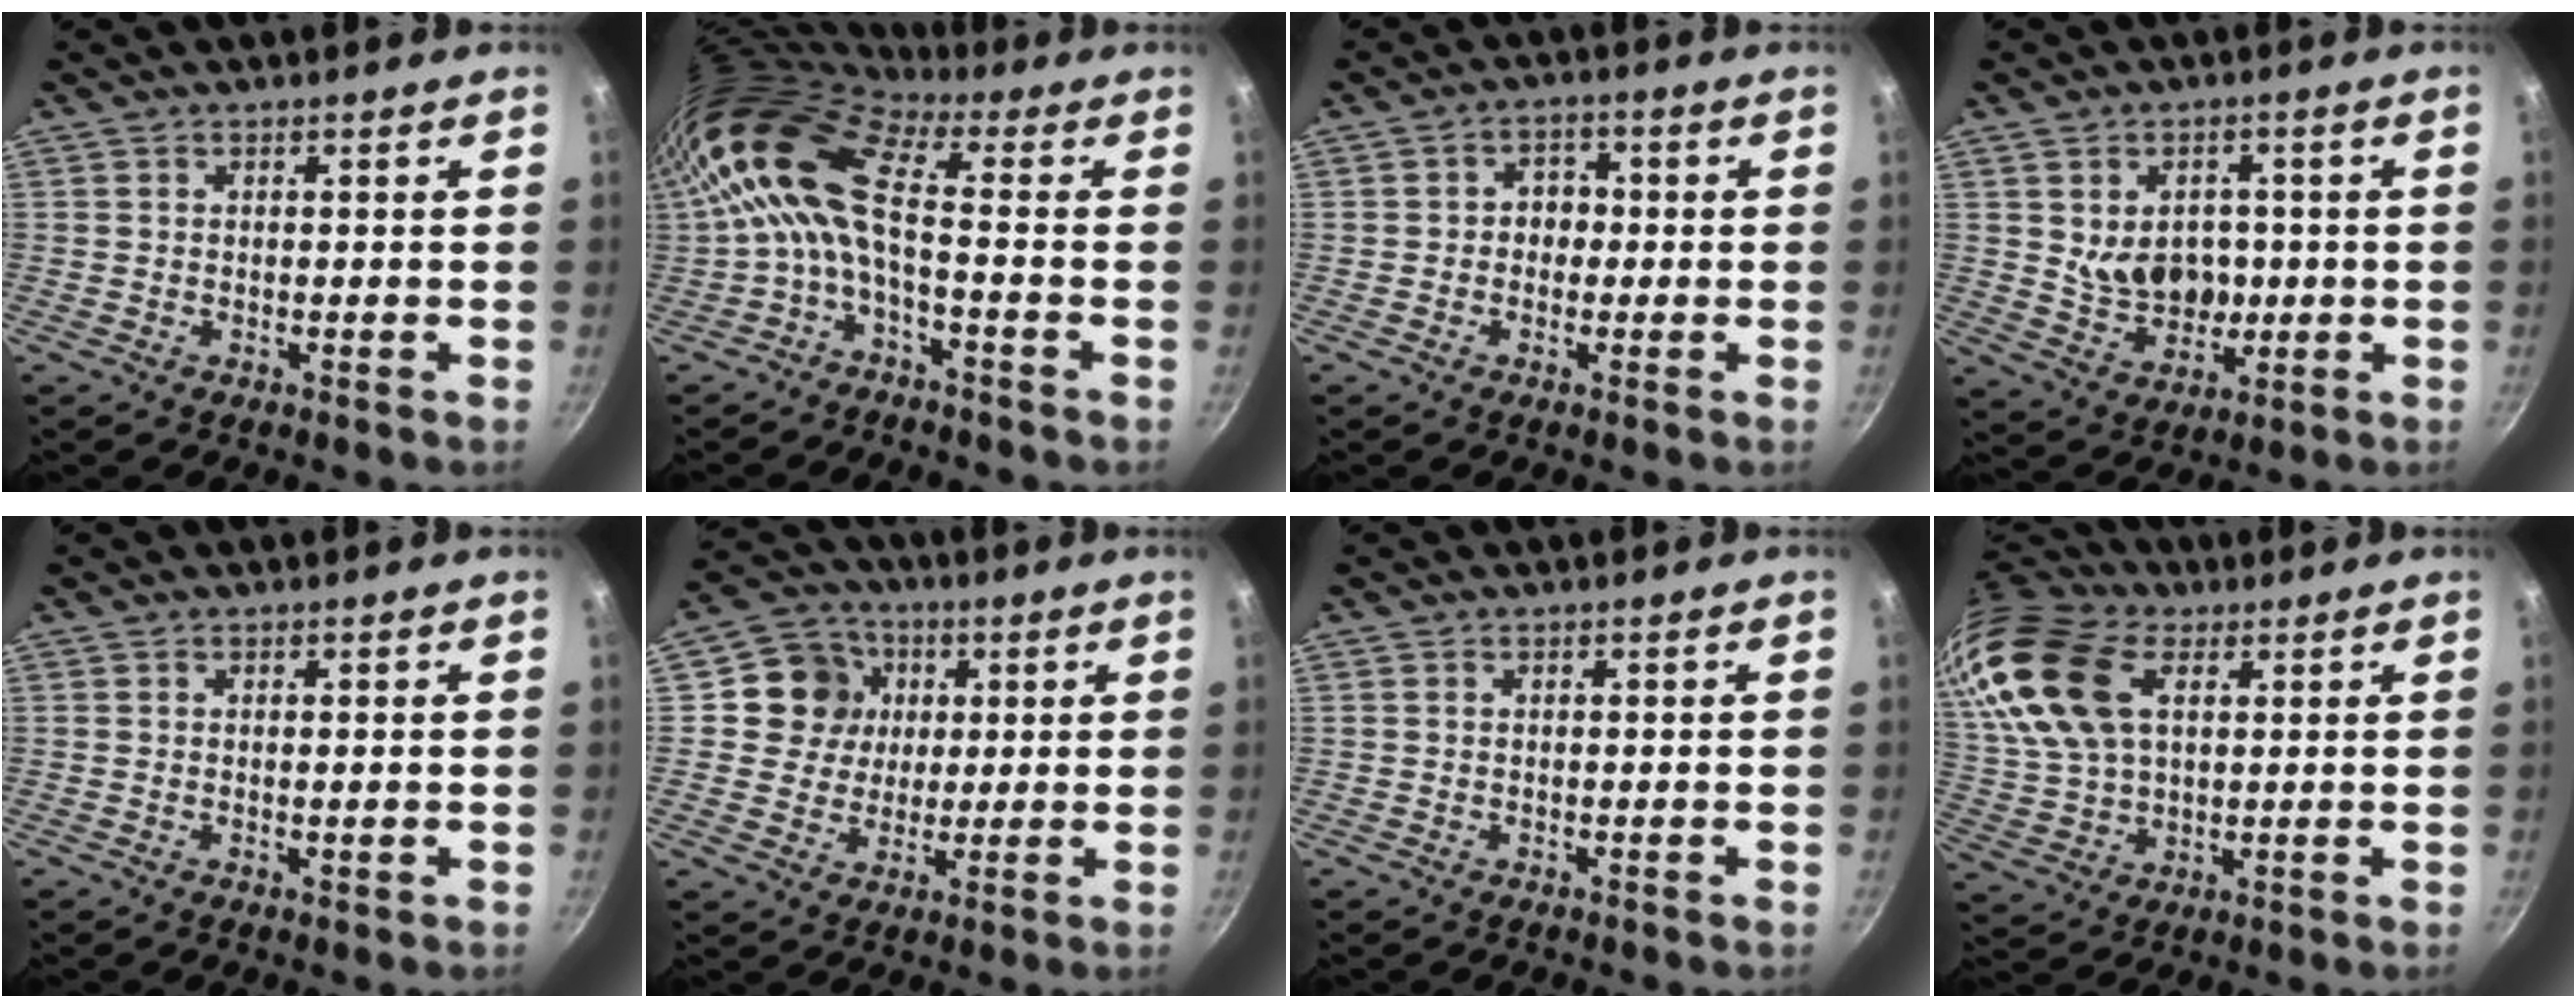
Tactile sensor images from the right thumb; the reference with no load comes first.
{"total": 12.5, "force": [-0.6, 5.0, 11.4], "torque": [-0.247, 0.028, -0.025]}
{"total": 3.8, "force": [-0.4, 3.2, 1.9], "torque": [0.001, 0.011, -0.013]}
{"total": 9.2, "force": [0.6, 7.2, 5.7], "torque": [-0.064, -0.010, 0.022]}
{"total": 0.6, "force": [0.1, 0.1, 0.6], "torque": [-0.011, -0.002, 0.002]}
{"total": 9.8, "force": [2.2, 9.1, 3.0], "torque": [-0.015, 0.007, 0.030]}
{"total": 0.0}
{"total": 20.2, "force": [7.4, 12.6, 14.0], "torque": [-0.284, -0.009, 0.143]}